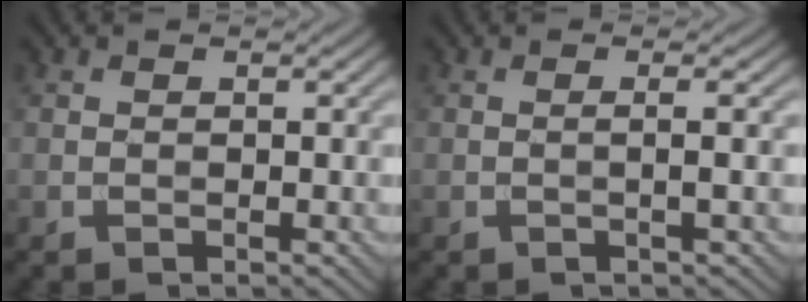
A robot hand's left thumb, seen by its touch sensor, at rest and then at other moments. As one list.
[{"total": 1.6, "force": [0.0, 0.2, 1.6], "torque": [-0.027, 0.006, -0.007]}]